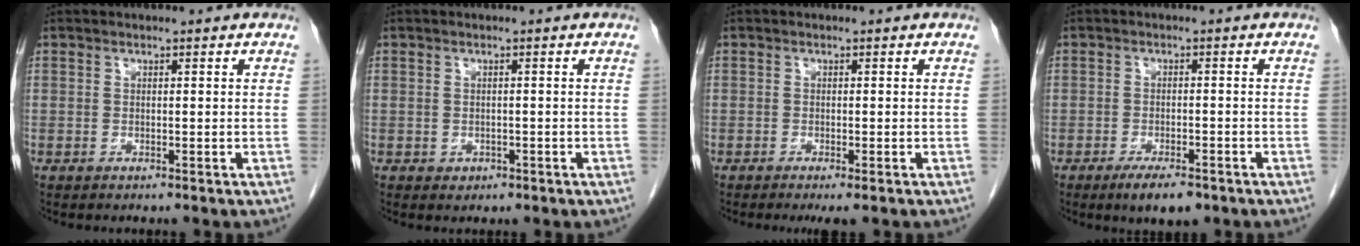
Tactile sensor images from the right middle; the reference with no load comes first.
{"total": 1.2, "force": [-0.4, 1.1, 0.4], "torque": [-0.005, 0.003, 0.001]}
{"total": 2.1, "force": [-1.3, 0.2, 1.6], "torque": [-0.022, -0.007, -0.019]}
{"total": 4.8, "force": [-3.2, 1.5, 3.3], "torque": [-0.057, -0.006, -0.046]}